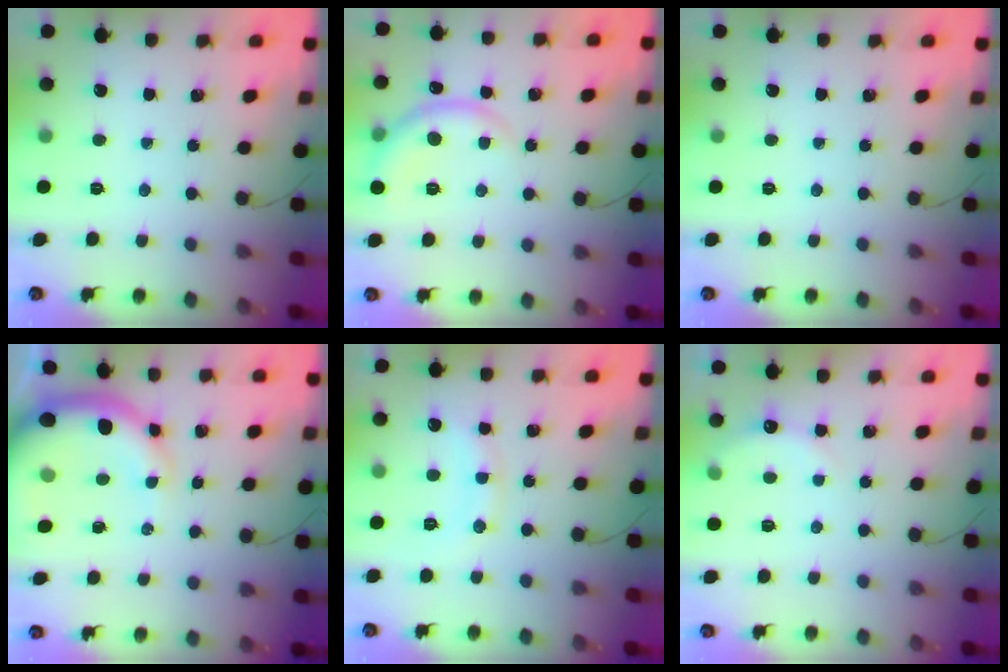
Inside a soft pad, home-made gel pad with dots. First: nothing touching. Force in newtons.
{"total": 6.7, "press": 6.7, "slide": 0.8}
{"total": 0.0}
{"total": 12.8, "press": 12.3, "slide": 3.4}
{"total": 8.9, "press": 8.8, "slide": 0.8}
{"total": 5.0, "press": 4.8, "slide": 1.5}